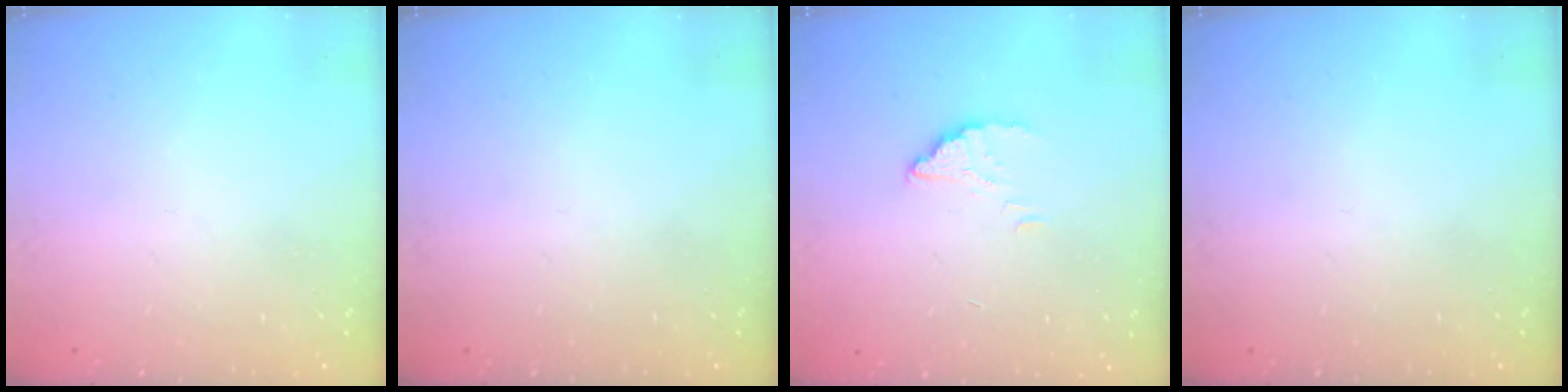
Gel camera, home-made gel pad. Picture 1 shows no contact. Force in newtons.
{"total": 0.0}
{"total": 2.1, "press": 2.1, "slide": 0.2}
{"total": 0.0}